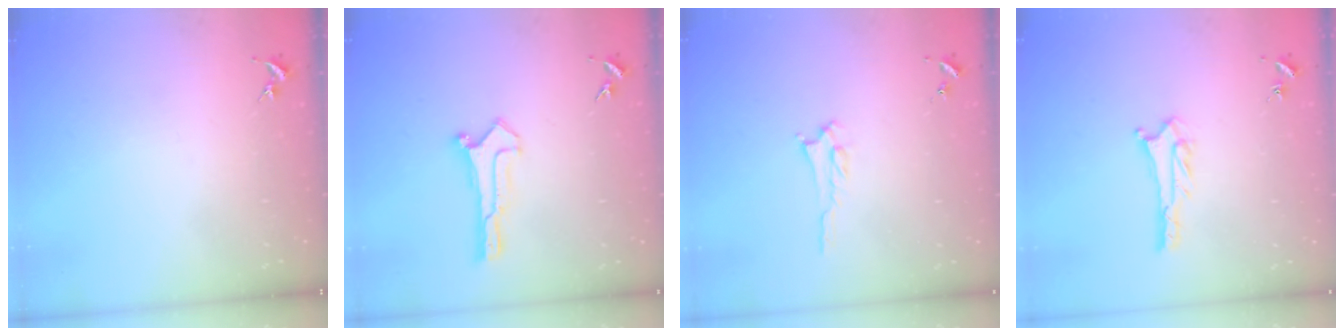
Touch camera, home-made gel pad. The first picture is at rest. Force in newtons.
{"total": 0.0}
{"total": 2.2, "press": 2.2, "slide": 0.3}
{"total": 2.8, "press": 2.8, "slide": 0.2}